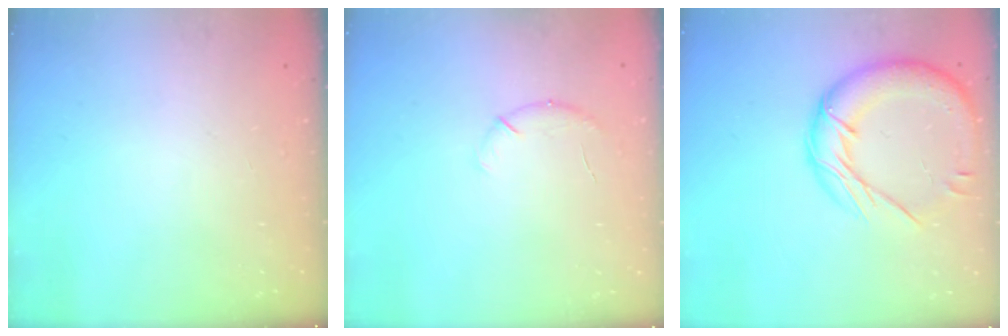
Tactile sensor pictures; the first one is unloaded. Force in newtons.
{"total": 6.2, "press": 6.0, "slide": 1.6}
{"total": 17.9, "press": 17.8, "slide": 1.8}